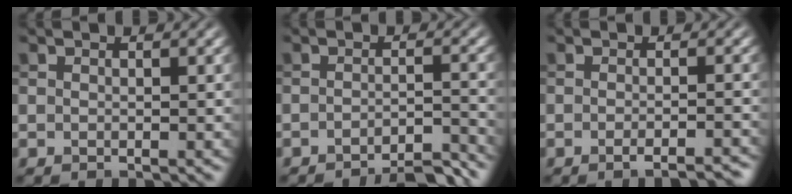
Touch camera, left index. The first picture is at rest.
{"total": 4.4, "force": [-3.9, 0.6, 2.1], "torque": [-0.015, 0.011, -0.059]}
{"total": 3.2, "force": [-2.1, 0.7, 2.3], "torque": [-0.020, 0.008, -0.031]}